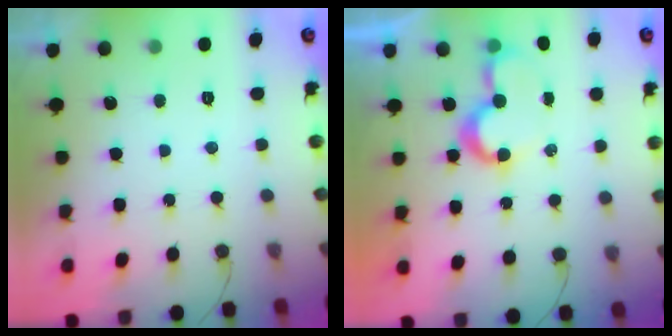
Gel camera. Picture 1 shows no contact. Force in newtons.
{"total": 8.4, "press": 8.4, "slide": 0.1}